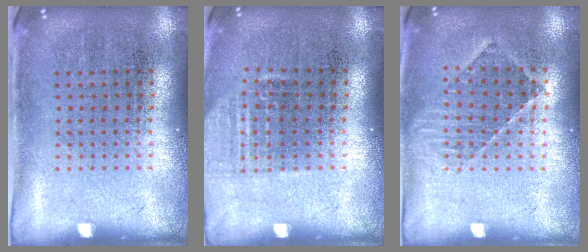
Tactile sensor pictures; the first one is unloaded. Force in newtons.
{"total": 1.0, "press": 0.9, "slide": 0.4}
{"total": 1.0, "press": 1.0, "slide": 0.3}